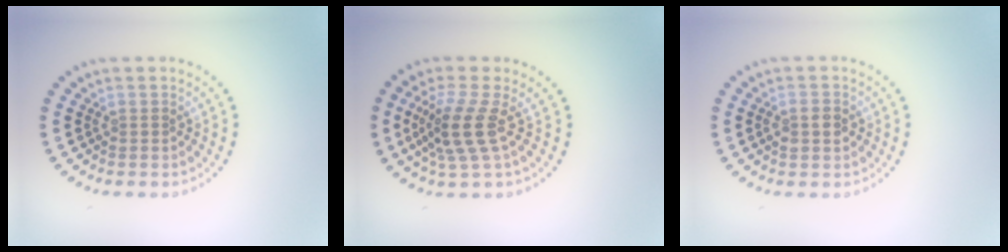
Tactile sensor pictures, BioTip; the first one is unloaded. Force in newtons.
{"total": 3.7, "press": 2.8, "slide": 2.5}
{"total": 1.4, "press": 1.4, "slide": 0.3}